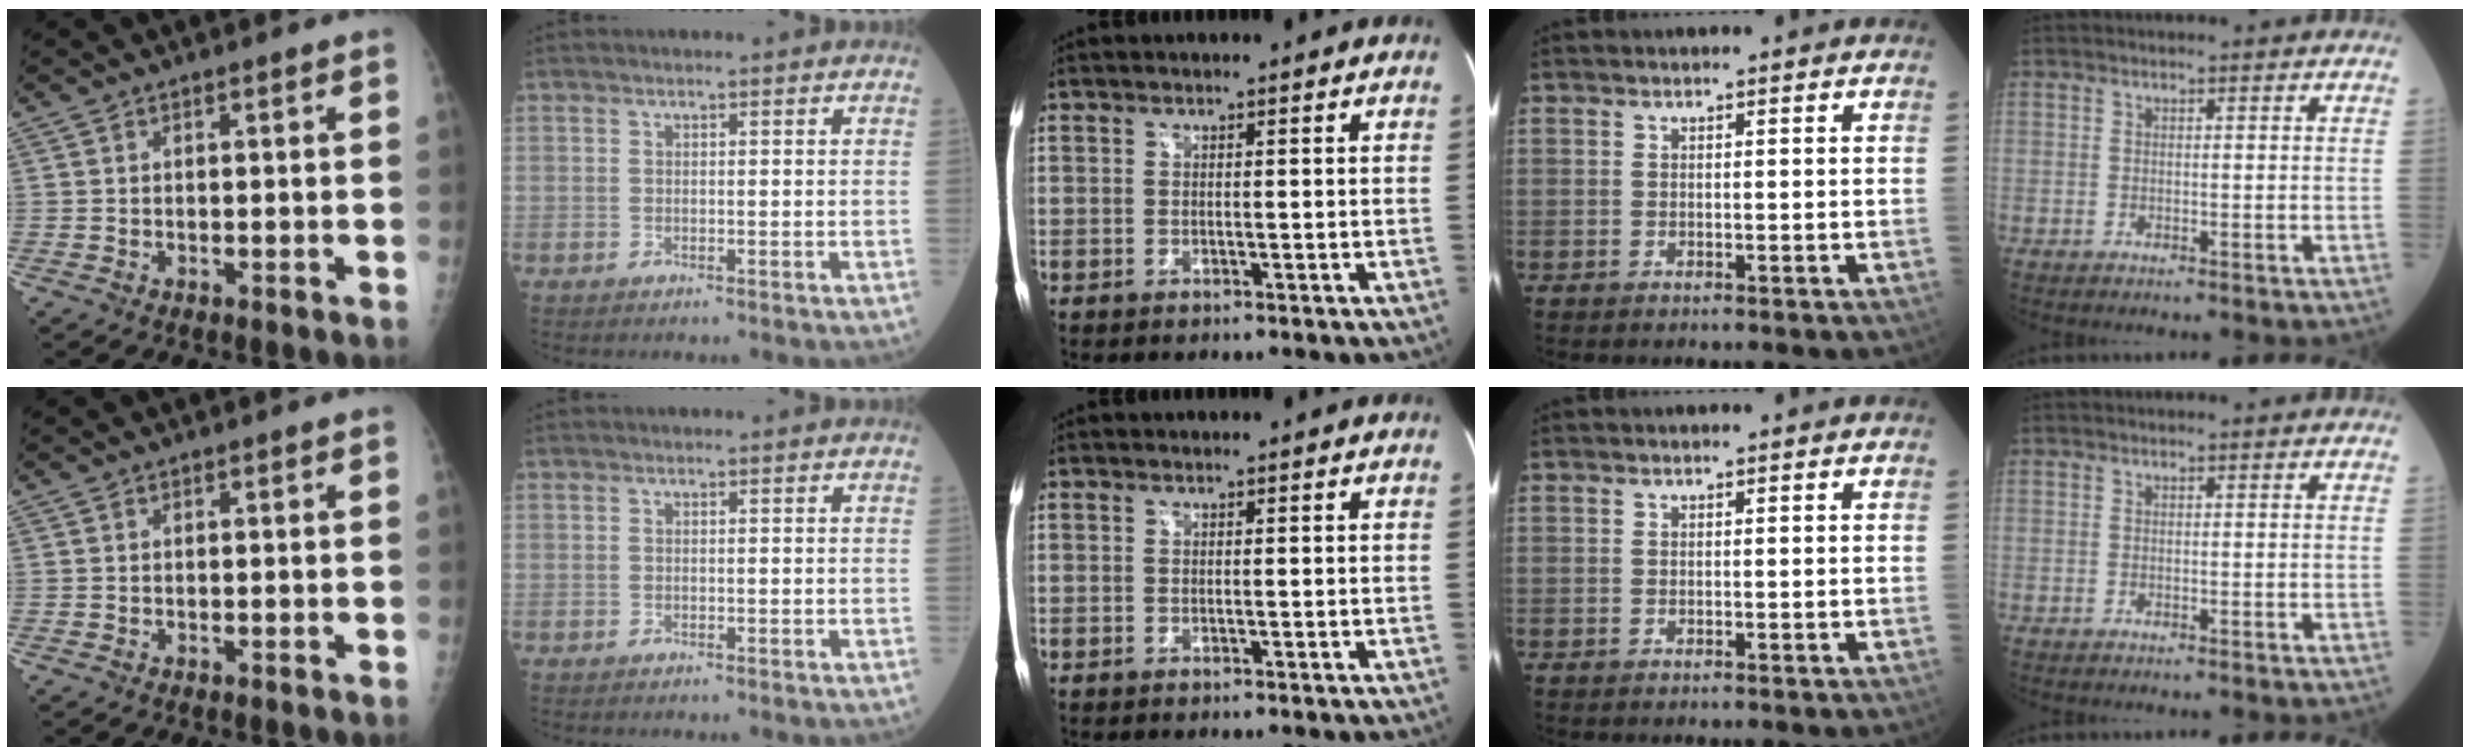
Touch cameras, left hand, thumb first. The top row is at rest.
{}